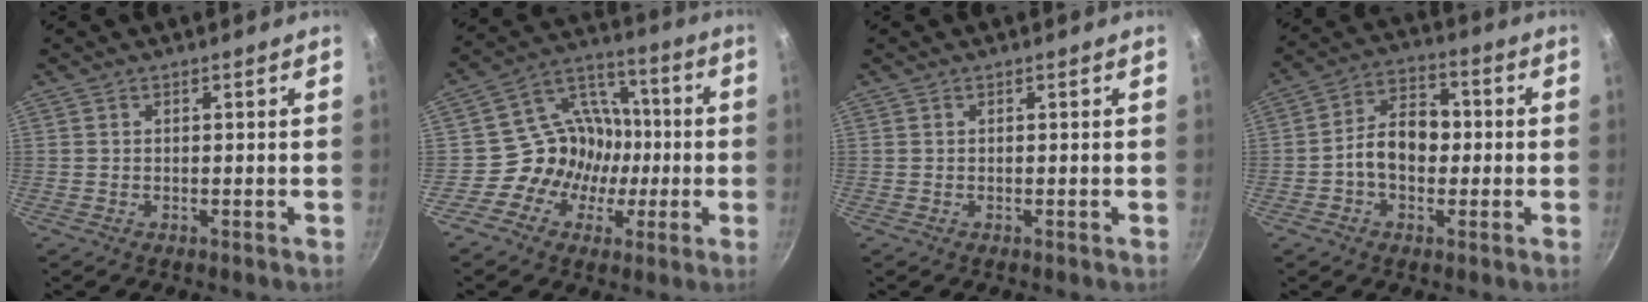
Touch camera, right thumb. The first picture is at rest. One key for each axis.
{"total": 12.3, "fx": -2.9, "fy": 11.4, "fz": 3.5, "tx": 0.005, "ty": 0.038, "tz": -0.069}
{"total": 0.0}
{"total": 9.7, "fx": -0.9, "fy": 6.9, "fz": 6.8, "tx": -0.076, "ty": 0.031, "tz": -0.028}